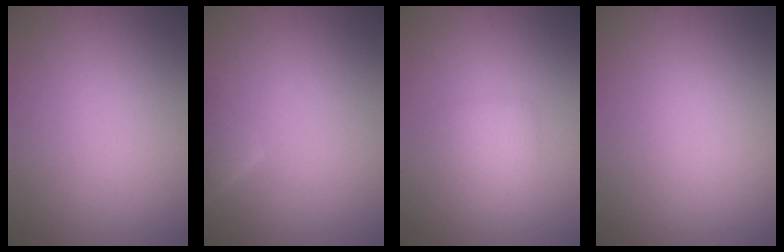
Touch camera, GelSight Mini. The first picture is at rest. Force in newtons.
{"total": 1.8, "press": 1.8, "slide": 0.1}
{"total": 1.9, "press": 1.9, "slide": 0.1}
{"total": 0.0}